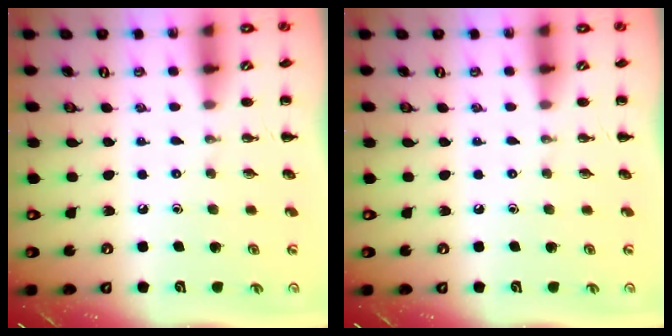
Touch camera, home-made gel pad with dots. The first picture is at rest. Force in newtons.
{"total": 0.0}